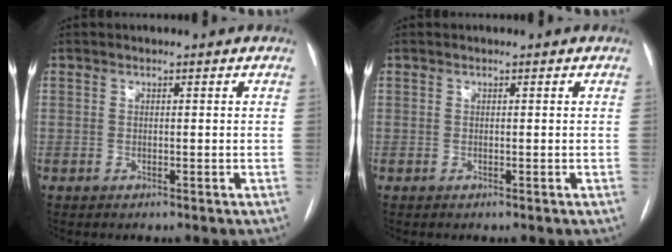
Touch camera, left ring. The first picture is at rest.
{"total": 0.0}